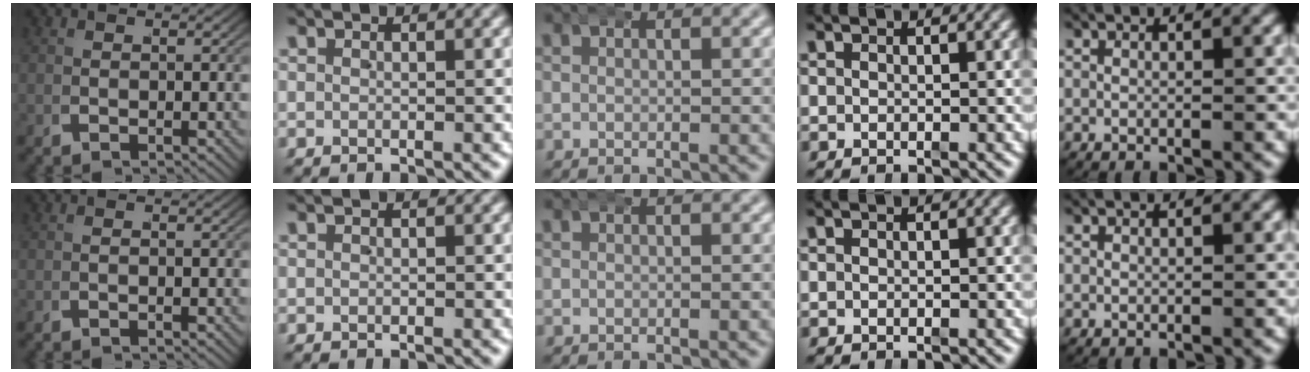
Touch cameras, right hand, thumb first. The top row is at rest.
{"thumb": {"total": 0.7, "force": [-0.2, -0.6, -0.2], "torque": [0.009, 0.006, -0.007]}}